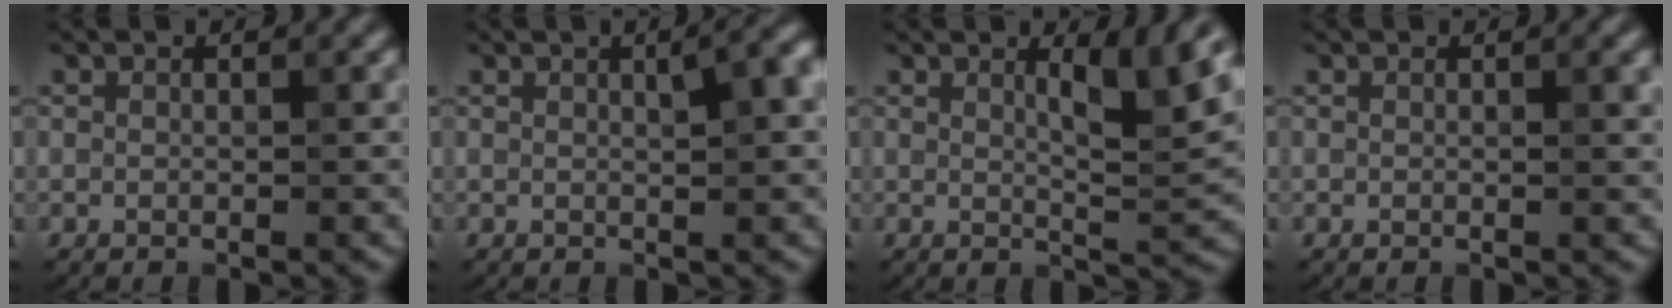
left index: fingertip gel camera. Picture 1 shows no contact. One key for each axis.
{"total": 3.8, "fx": 1.2, "fy": 1.0, "fz": 3.5, "tx": -0.043, "ty": 0.012, "tz": 0.015}
{"total": 4.8, "fx": 1.9, "fy": 0.9, "fz": 4.3, "tx": -0.066, "ty": -0.007, "tz": 0.031}
{"total": 0.8, "fx": 0.3, "fy": 0.2, "fz": 0.7, "tx": -0.007, "ty": 0.000, "tz": 0.002}